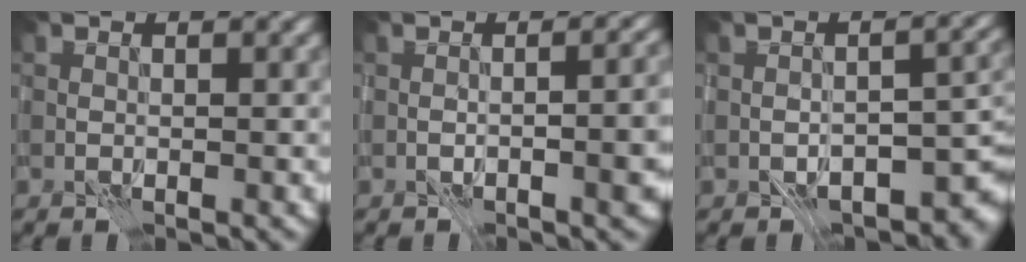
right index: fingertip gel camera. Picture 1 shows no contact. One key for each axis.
{"total": 5.3, "fx": -1.6, "fy": 1.9, "fz": 4.7, "tx": -0.042, "ty": 0.009, "tz": -0.020}
{"total": 6.7, "fx": -4.1, "fy": 3.0, "fz": 4.3, "tx": -0.039, "ty": -0.005, "tz": -0.057}